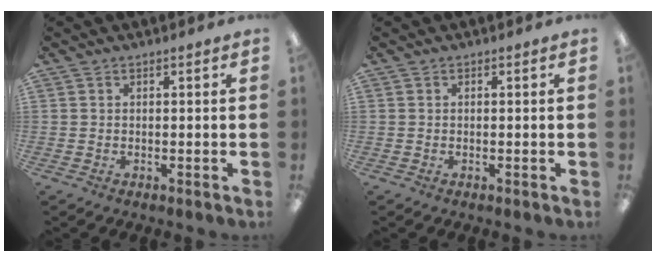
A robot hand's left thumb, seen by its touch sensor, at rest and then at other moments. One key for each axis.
{"total": 0.0}